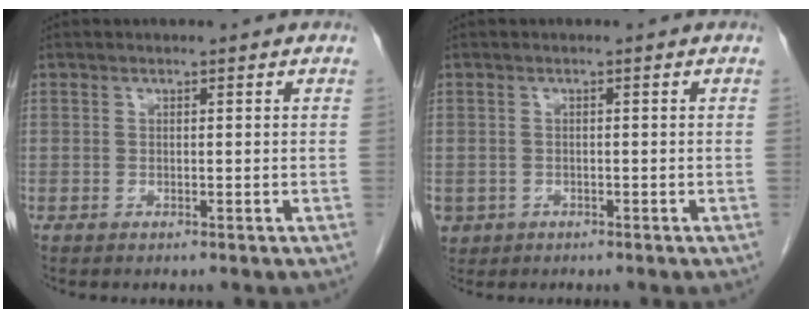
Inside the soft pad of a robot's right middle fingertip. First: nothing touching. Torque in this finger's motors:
{"motor_torque": [1.21, -0.93, 0.60, 0.07]}